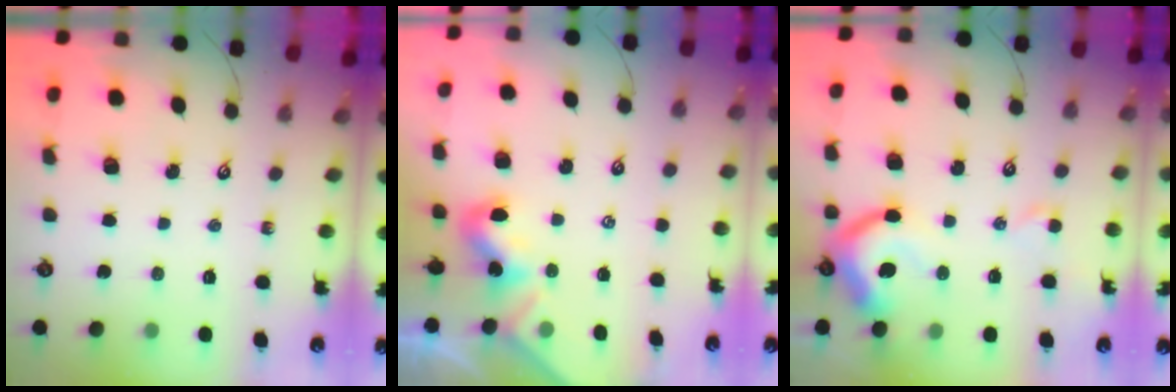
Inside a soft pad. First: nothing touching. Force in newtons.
{"total": 1.8, "press": 1.8, "slide": 0.5}
{"total": 11.1, "press": 11.0, "slide": 1.7}